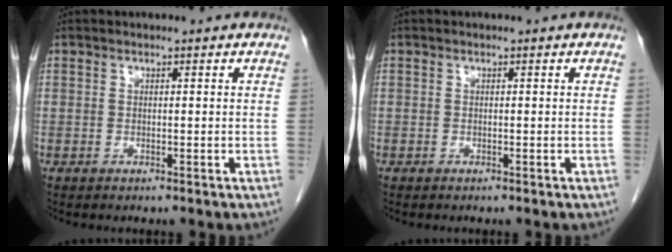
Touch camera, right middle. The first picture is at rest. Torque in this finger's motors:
{"motor_torque": [-0.32, -0.08, -0.42, -0.21]}